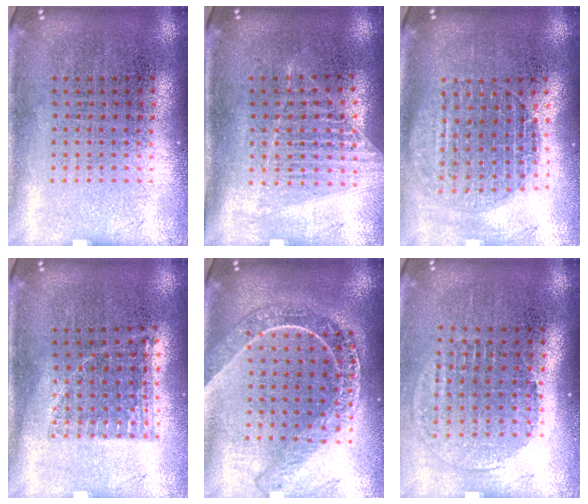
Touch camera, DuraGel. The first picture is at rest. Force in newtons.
{"total": 1.2, "press": 1.1, "slide": 0.5}
{"total": 1.6, "press": 1.4, "slide": 0.7}
{"total": 0.8, "press": 0.7, "slide": 0.2}
{"total": 2.1, "press": 1.9, "slide": 1.0}
{"total": 1.3, "press": 1.2, "slide": 0.5}